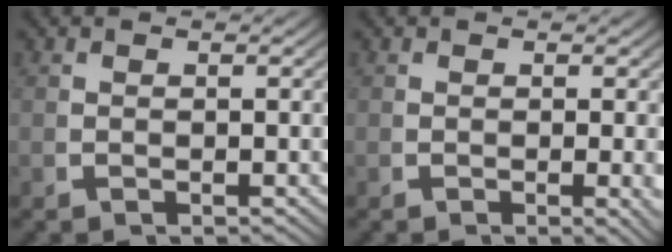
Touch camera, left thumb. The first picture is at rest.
{"total": 1.4, "force": [-0.2, 0.3, 1.3], "torque": [-0.016, -0.005, -0.003]}